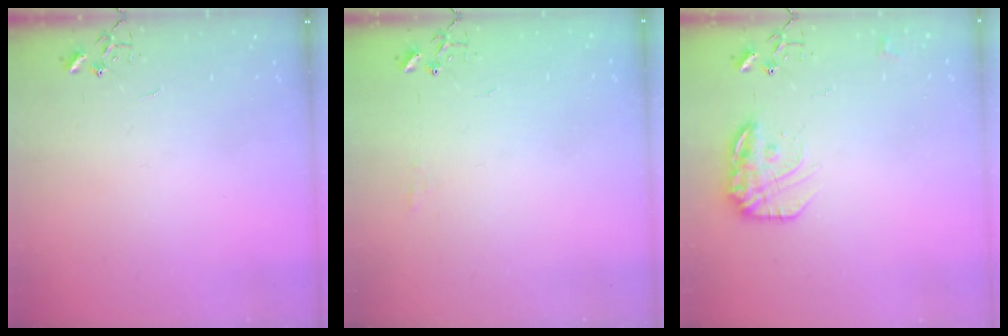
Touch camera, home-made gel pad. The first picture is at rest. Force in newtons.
{"total": 4.5, "press": 4.4, "slide": 0.7}
{"total": 14.8, "press": 14.8, "slide": 0.8}